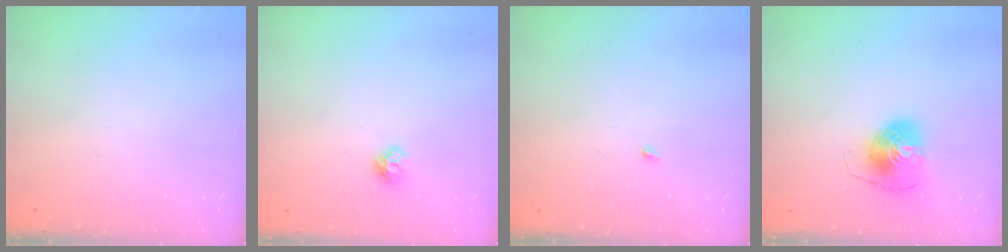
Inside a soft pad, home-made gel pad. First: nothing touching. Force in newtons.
{"total": 6.8, "press": 6.7, "slide": 1.0}
{"total": 1.9, "press": 1.9, "slide": 0.3}
{"total": 7.6, "press": 7.6, "slide": 0.3}